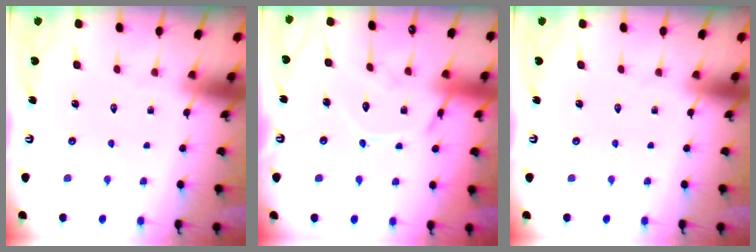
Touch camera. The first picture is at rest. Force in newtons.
{"total": 12.7, "press": 12.7, "slide": 0.6}
{"total": 0.0}